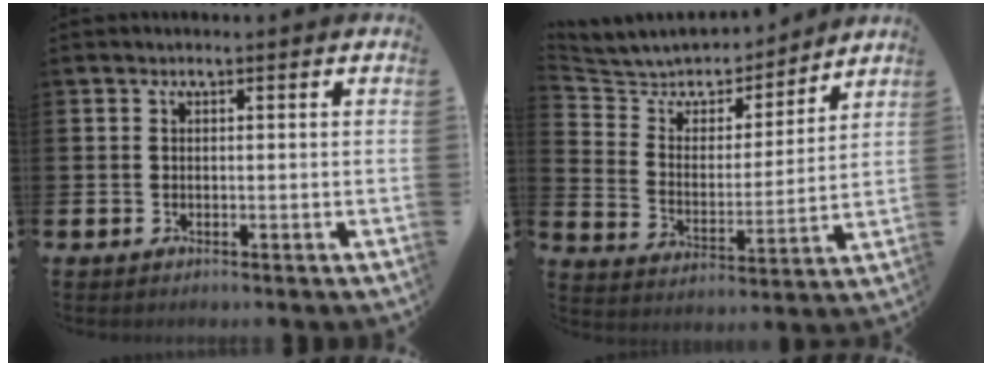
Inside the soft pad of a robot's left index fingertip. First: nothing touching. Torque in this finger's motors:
{"motor_torque": [1.08, -1.06, 0.12, 0.04]}